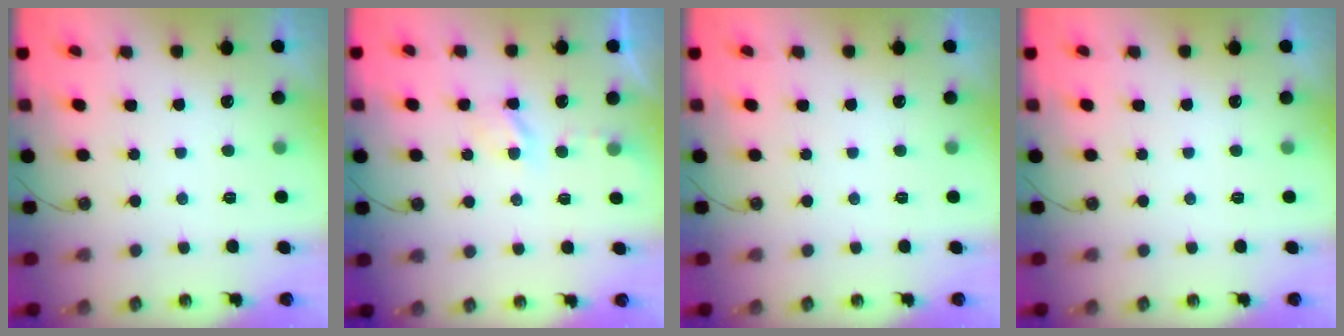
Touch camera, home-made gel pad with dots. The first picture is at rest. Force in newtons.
{"total": 3.7, "press": 3.6, "slide": 0.7}
{"total": 0.0}
{"total": 0.0}